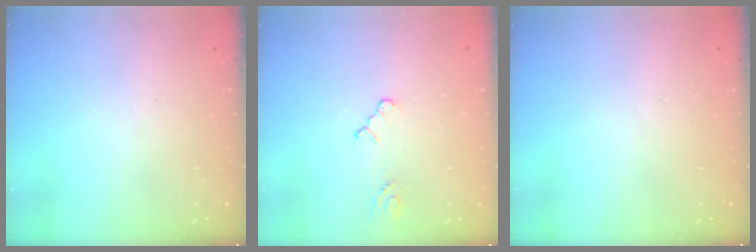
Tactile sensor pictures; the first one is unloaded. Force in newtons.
{"total": 2.5, "press": 2.5, "slide": 0.3}
{"total": 0.0}